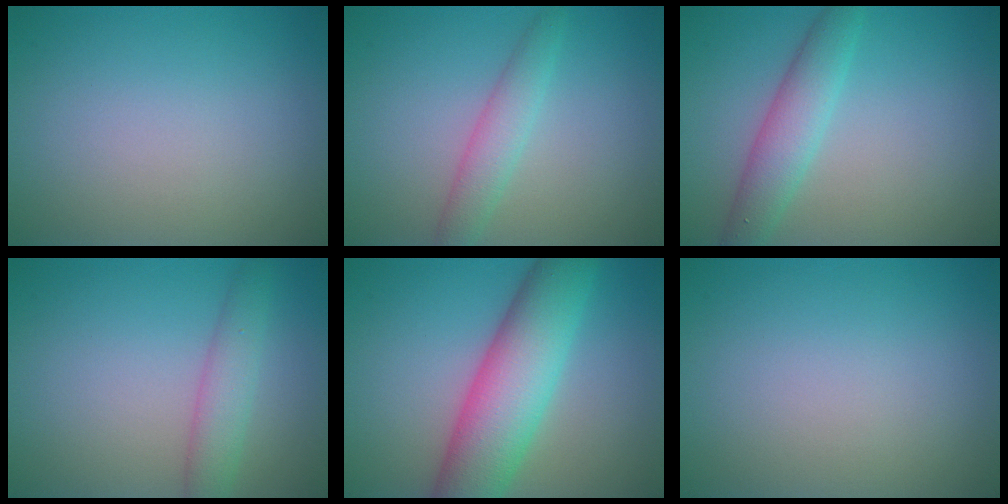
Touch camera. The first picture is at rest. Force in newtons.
{"total": 2.6, "press": 2.6, "slide": 0.1}
{"total": 3.7, "press": 3.7, "slide": 0.1}
{"total": 2.9, "press": 2.9, "slide": 0.1}
{"total": 8.9, "press": 8.9, "slide": 0.4}
{"total": 0.0}